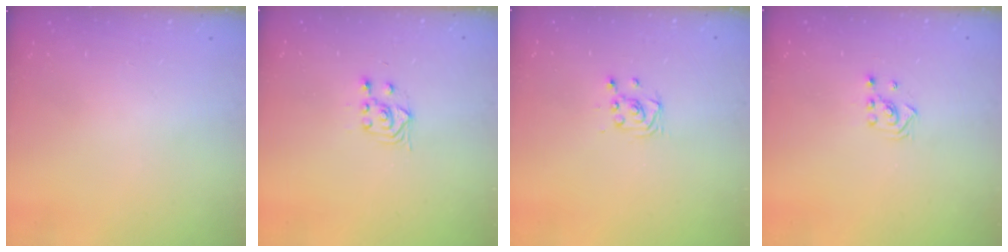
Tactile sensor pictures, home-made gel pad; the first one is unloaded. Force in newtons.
{"total": 4.2, "press": 4.0, "slide": 1.4}
{"total": 3.0, "press": 3.0, "slide": 0.4}
{"total": 2.2, "press": 2.2, "slide": 0.2}